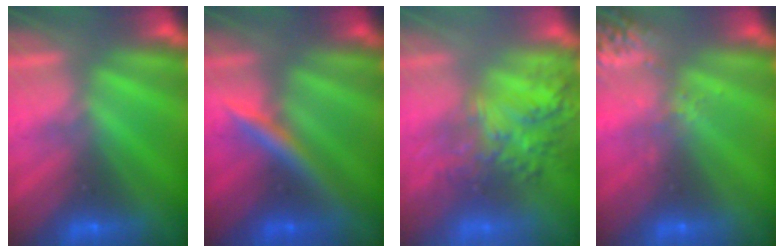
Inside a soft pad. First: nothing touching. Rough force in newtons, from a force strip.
{"total": 2.5}
{"total": 7.9}
{"total": 2.6}